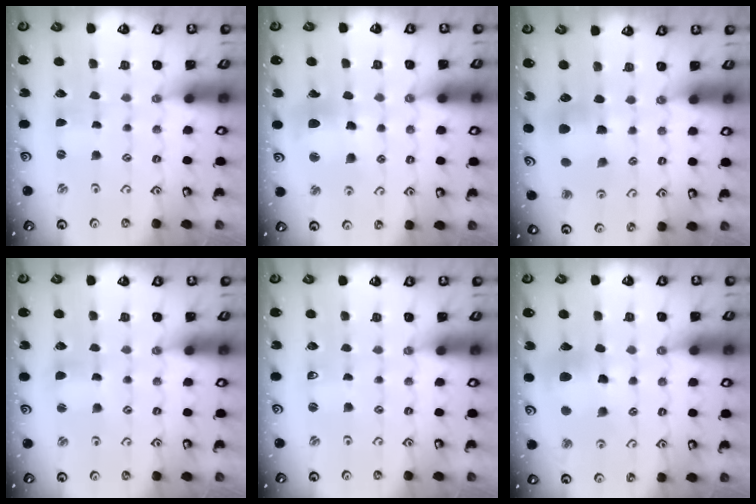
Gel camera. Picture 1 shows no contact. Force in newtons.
{"total": 12.0, "press": 11.7, "slide": 2.6}
{"total": 6.2, "press": 6.1, "slide": 0.6}
{"total": 2.5, "press": 2.5, "slide": 0.3}
{"total": 1.2, "press": 1.2, "slide": 0.2}
{"total": 11.2, "press": 11.1, "slide": 1.4}